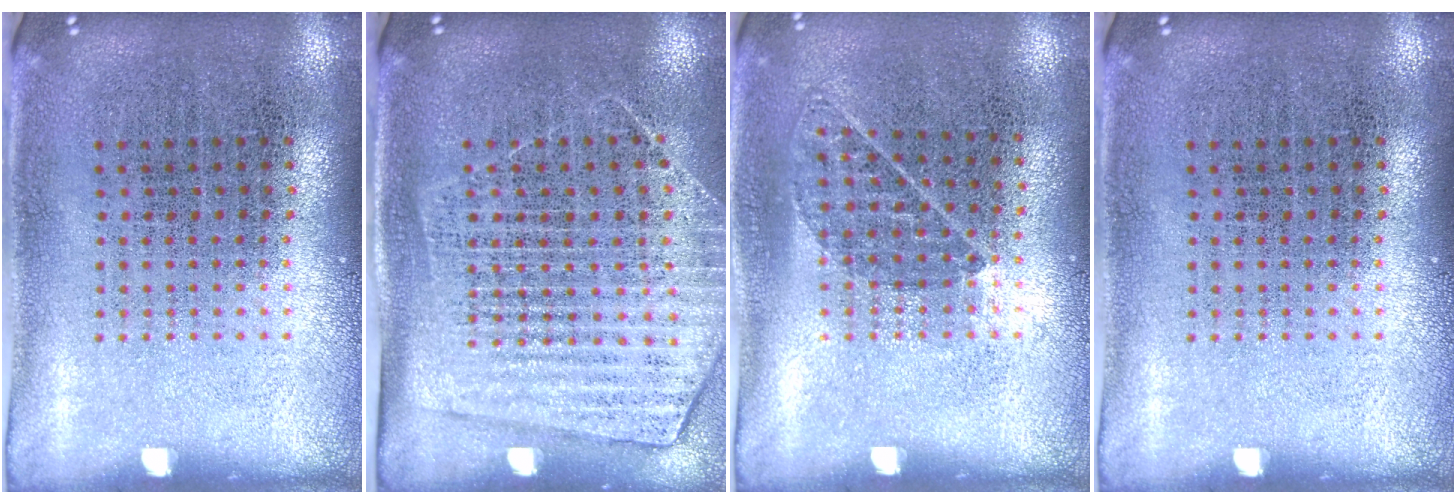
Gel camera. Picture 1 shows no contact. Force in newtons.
{"total": 1.7, "press": 1.5, "slide": 0.8}
{"total": 0.8, "press": 0.6, "slide": 0.5}
{"total": 0.0}